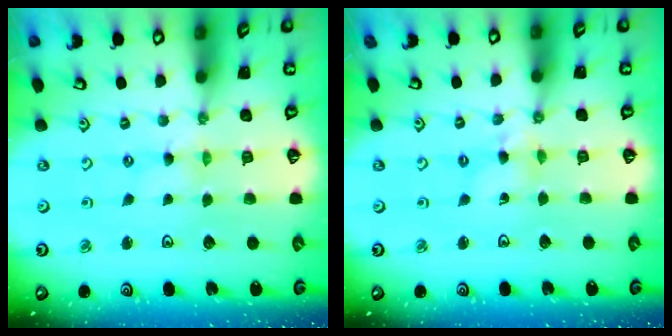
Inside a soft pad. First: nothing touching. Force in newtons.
{"total": 2.9, "press": 2.8, "slide": 0.2}